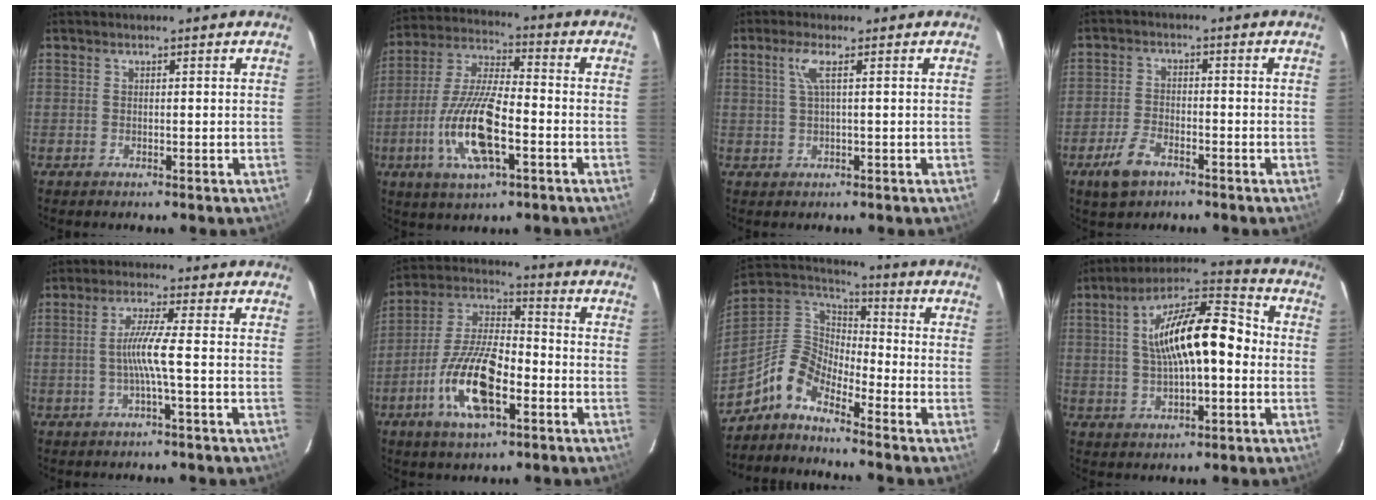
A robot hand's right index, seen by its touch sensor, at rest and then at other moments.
{"total": 15.4, "force": [-5.0, 5.0, 13.7], "torque": [-0.290, -0.009, -0.097]}
{"total": 2.8, "force": [0.9, -0.4, 2.6], "torque": [-0.051, 0.002, 0.020]}
{"total": 6.2, "force": [-4.0, 3.2, 3.6], "torque": [-0.092, -0.003, -0.073]}
{"total": 5.2, "force": [-1.1, -1.1, 5.0], "torque": [-0.107, -0.002, -0.019]}
{"total": 15.7, "force": [-6.2, 6.1, 13.1], "torque": [-0.274, -0.003, -0.120]}
{"total": 9.3, "force": [-7.2, 3.9, 4.4], "torque": [-0.102, 0.026, -0.161]}
{"total": 16.2, "force": [0.8, 6.0, 15.1], "torque": [-0.258, 0.030, 0.009]}